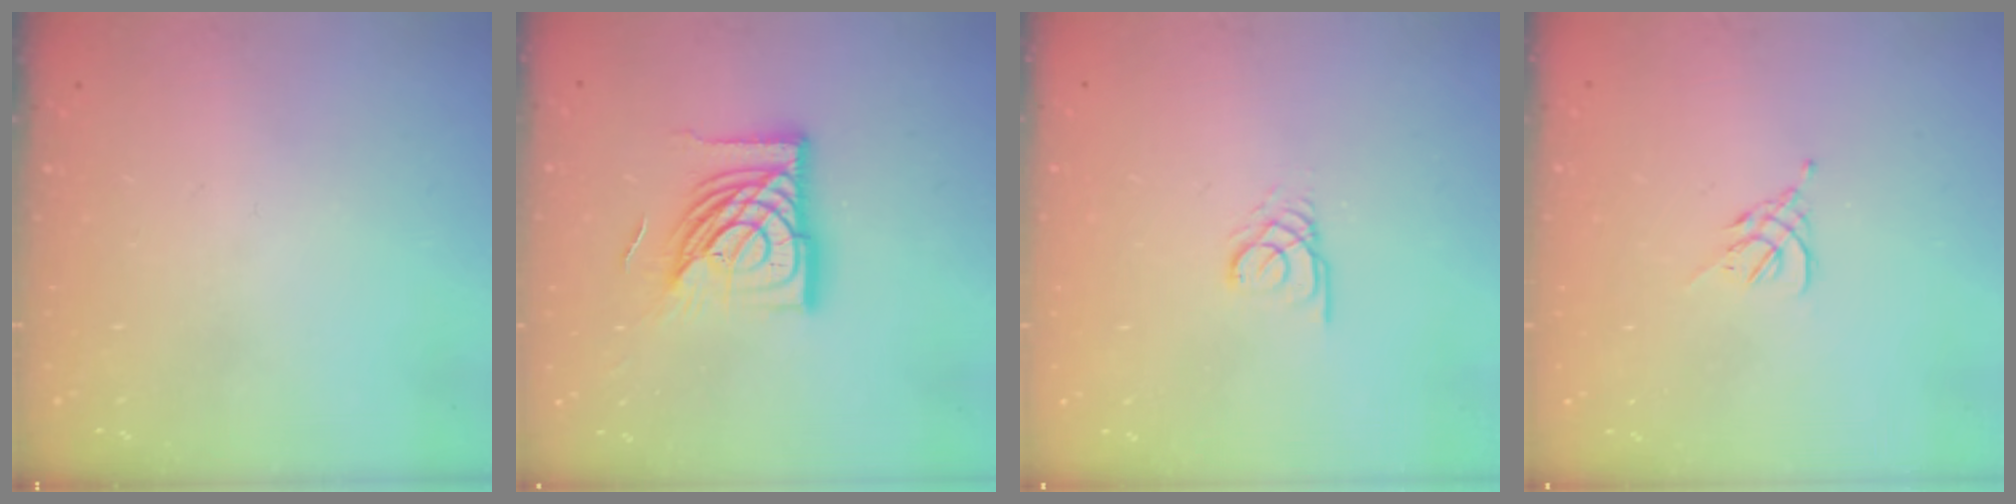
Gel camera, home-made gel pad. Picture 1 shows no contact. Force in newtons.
{"total": 19.6, "press": 19.5, "slide": 2.2}
{"total": 2.3, "press": 2.3, "slide": 0.2}
{"total": 2.6, "press": 2.5, "slide": 0.7}